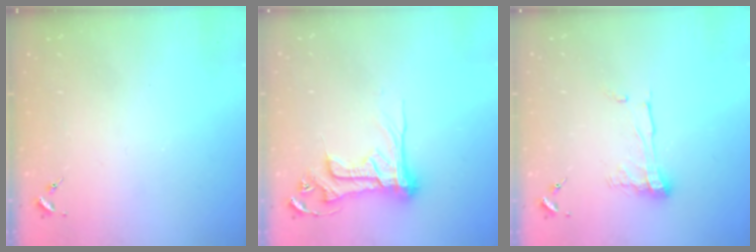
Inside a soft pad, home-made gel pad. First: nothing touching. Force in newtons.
{"total": 14.7, "press": 14.6, "slide": 1.7}
{"total": 9.6, "press": 9.5, "slide": 0.9}